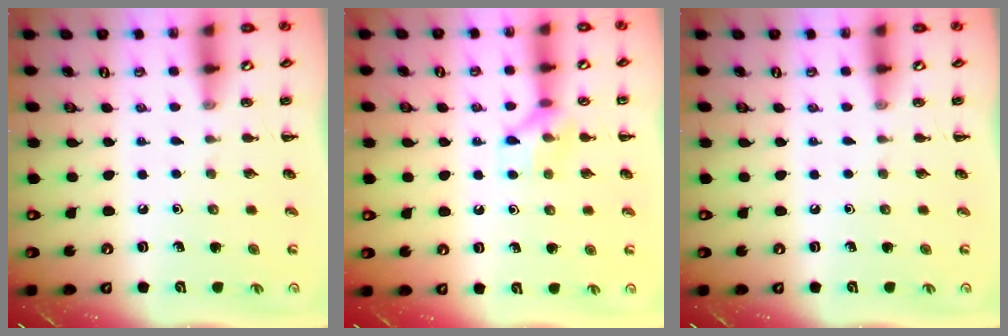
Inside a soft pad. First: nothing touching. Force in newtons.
{"total": 8.2, "press": 8.2, "slide": 0.7}
{"total": 0.0}